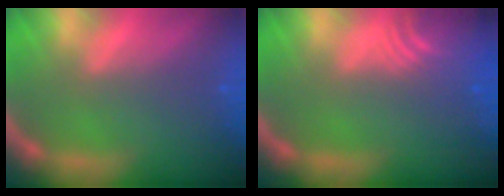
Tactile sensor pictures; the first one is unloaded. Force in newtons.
{"total": 5.5}